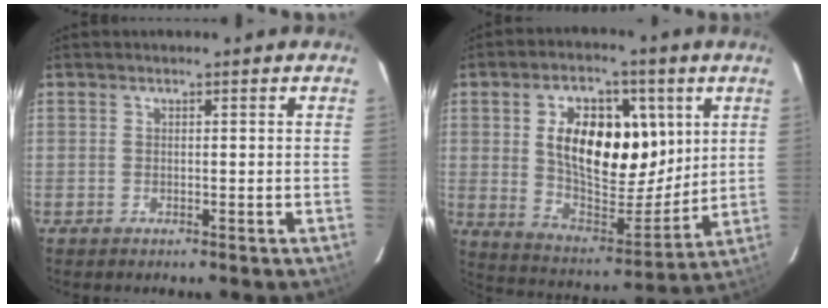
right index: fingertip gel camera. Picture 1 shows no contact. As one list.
[{"total": 18.6, "force": [5.0, 10.3, 14.7], "torque": [-0.256, 0.005, 0.095]}]